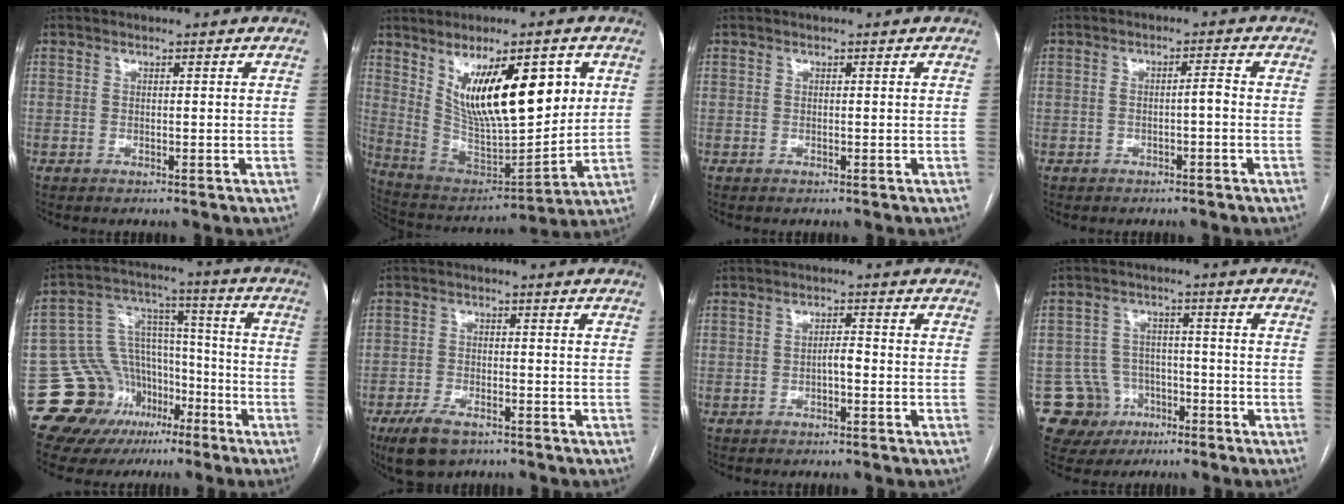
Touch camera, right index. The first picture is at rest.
{"total": 17.8, "force": [6.4, 5.2, 15.7], "torque": [-0.264, -0.001, 0.124]}
{"total": 0.0}
{"total": 2.2, "force": [-0.7, 0.3, 2.0], "torque": [-0.033, 0.009, -0.011]}
{"total": 14.8, "force": [-7.7, 12.0, 3.8], "torque": [-0.056, 0.095, -0.111]}
{"total": 6.1, "force": [-4.3, 2.7, 3.5], "torque": [-0.071, -0.006, -0.073]}
{"total": 1.9, "force": [-0.7, 0.5, 1.7], "torque": [-0.025, 0.004, -0.013]}
{"total": 8.0, "force": [-3.6, 7.1, 0.7], "torque": [-0.011, 0.011, -0.048]}